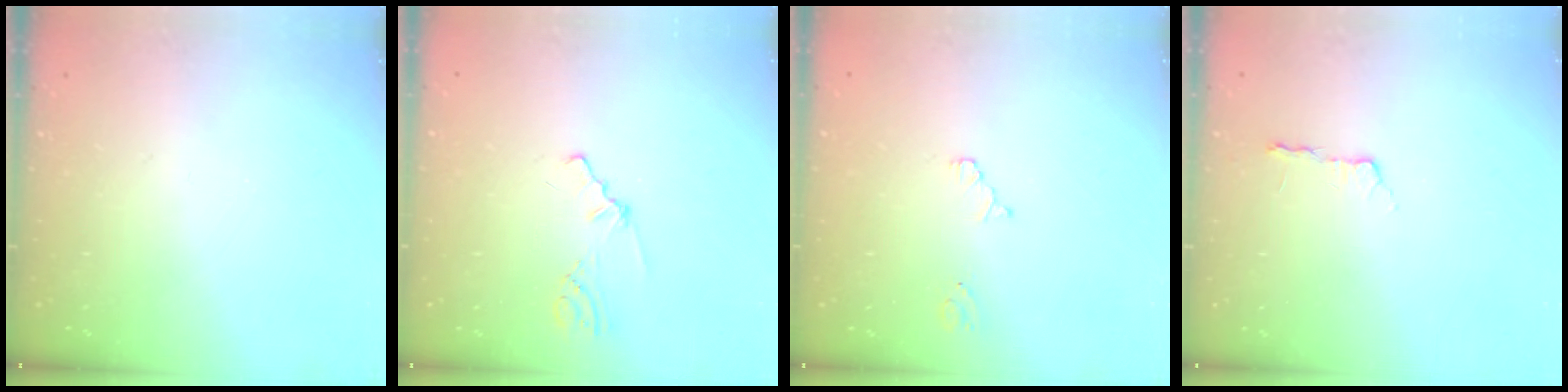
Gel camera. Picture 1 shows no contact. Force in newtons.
{"total": 0.7, "press": 0.7, "slide": 0.3}
{"total": 2.5, "press": 2.5, "slide": 0.4}
{"total": 2.2, "press": 2.1, "slide": 0.4}